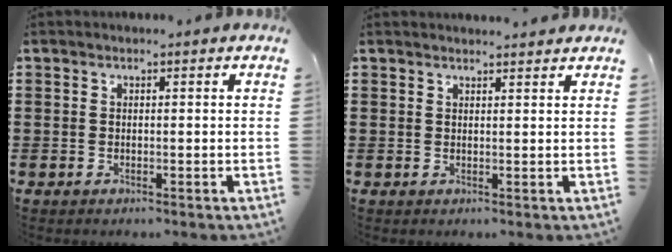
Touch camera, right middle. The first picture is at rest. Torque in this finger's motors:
{"motor_torque": [-0.42, -0.22, -0.04, 0.00]}